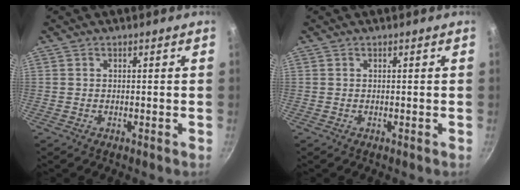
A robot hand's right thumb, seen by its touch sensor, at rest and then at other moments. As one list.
[{"total": 0.0}]